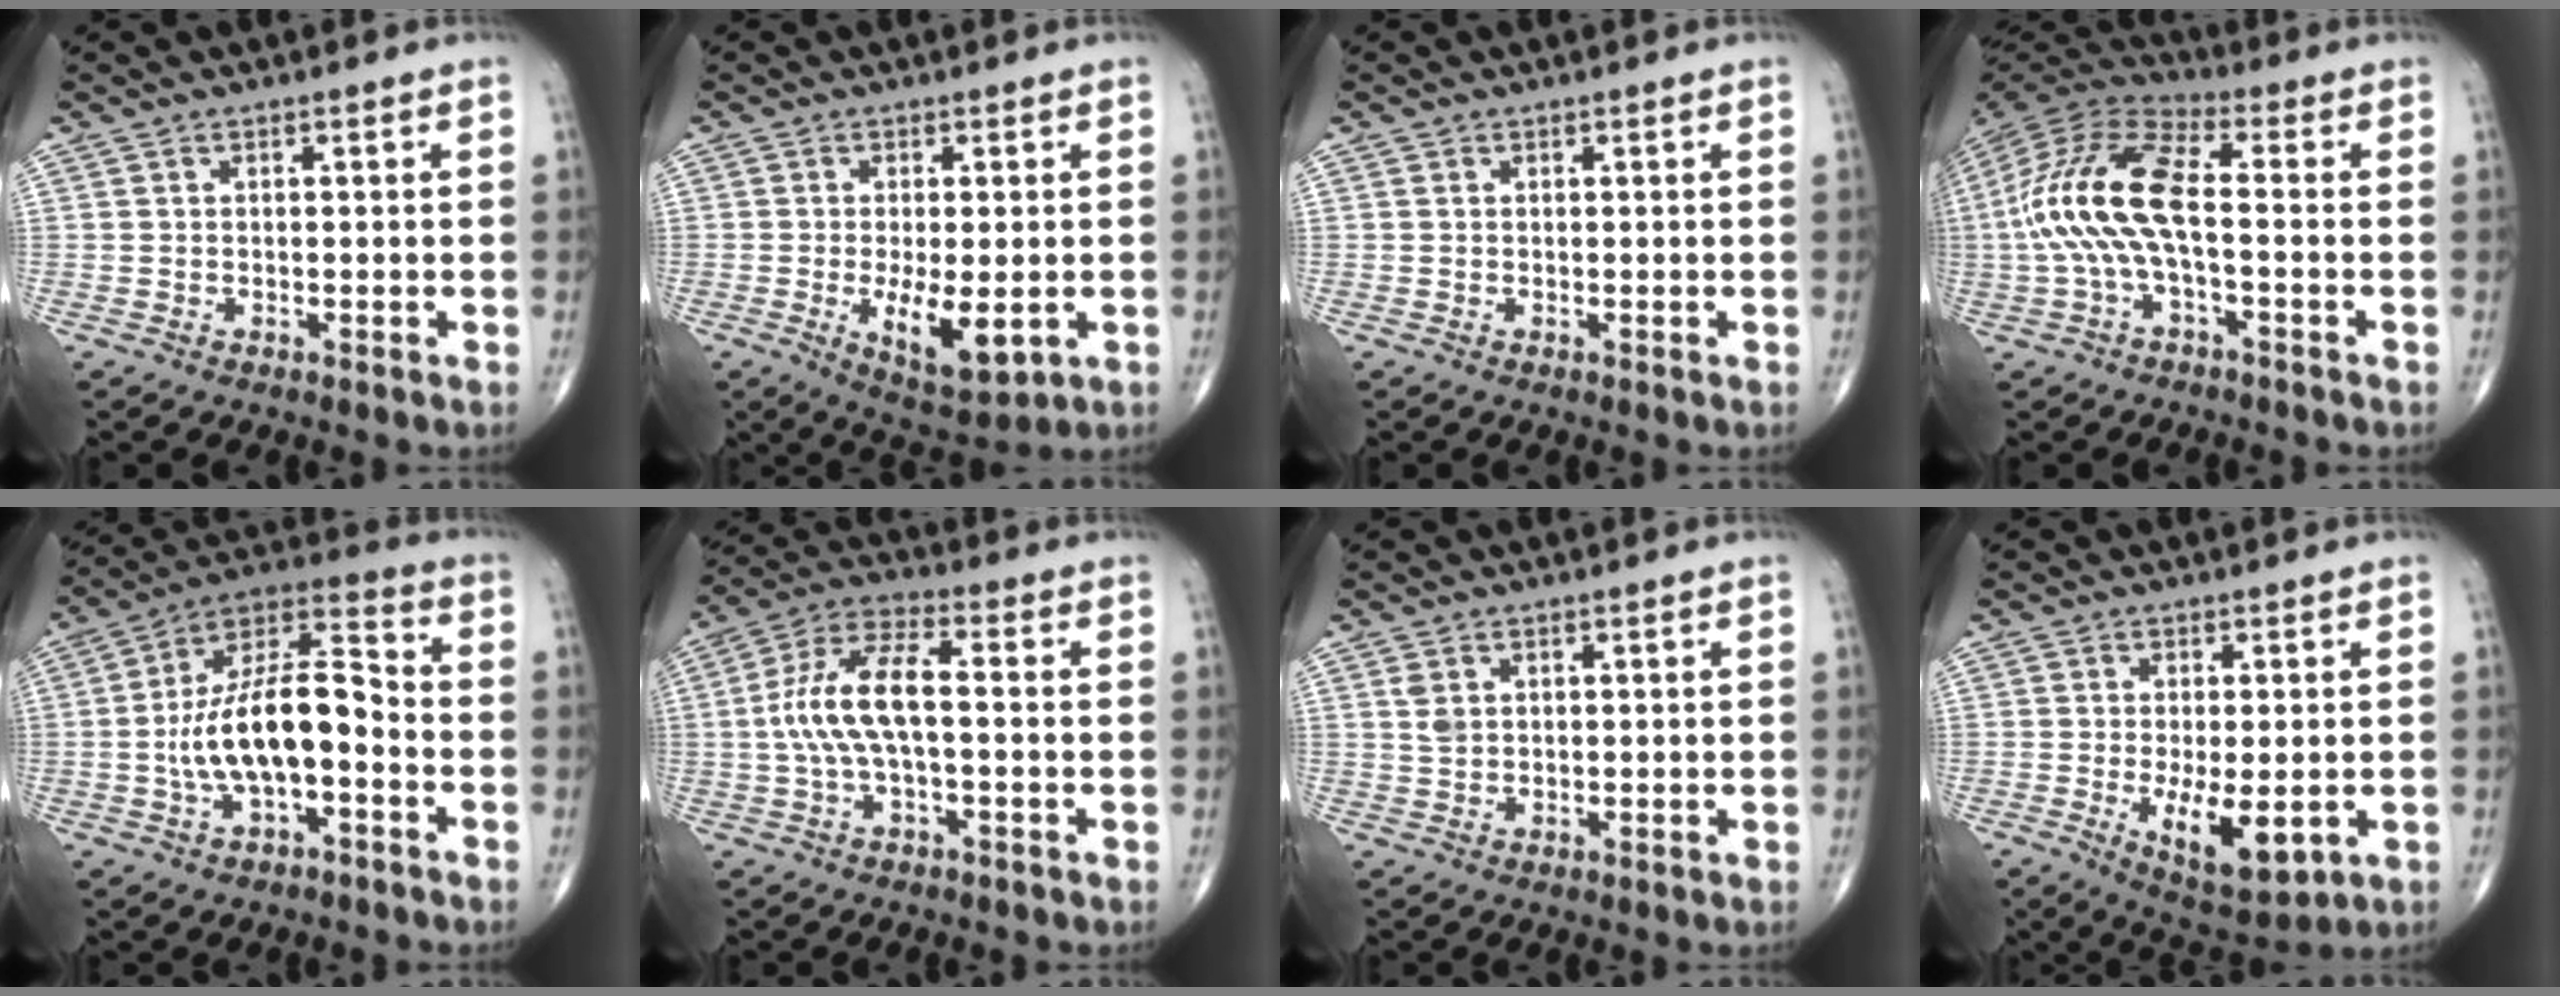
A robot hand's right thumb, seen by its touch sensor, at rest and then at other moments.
{"total": 9.0, "force": [-1.7, 3.6, 8.1], "torque": [-0.124, -0.020, -0.018]}
{"total": 0.0}
{"total": 15.6, "force": [-1.1, 6.0, 14.3], "torque": [-0.316, 0.038, -0.027]}
{"total": 15.9, "force": [-3.1, 6.8, 14.0], "torque": [-0.250, 0.050, -0.060]}
{"total": 11.4, "force": [-0.4, 4.5, 10.5], "torque": [-0.226, 0.036, -0.011]}
{"total": 1.9, "force": [0.8, 1.3, 1.2], "torque": [-0.021, -0.003, 0.020]}
{"total": 9.7, "force": [-2.0, 4.0, 8.6], "torque": [-0.129, -0.020, -0.019]}